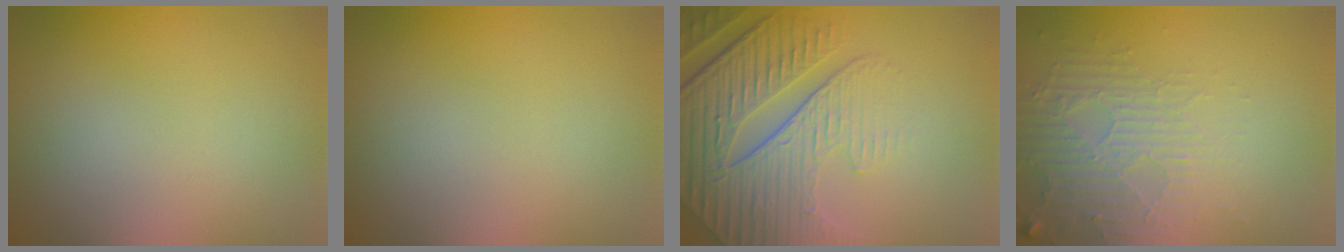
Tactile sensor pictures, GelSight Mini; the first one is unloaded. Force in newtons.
{"total": 0.0}
{"total": 8.8, "press": 6.2, "slide": 6.2}
{"total": 3.8, "press": 2.9, "slide": 2.4}